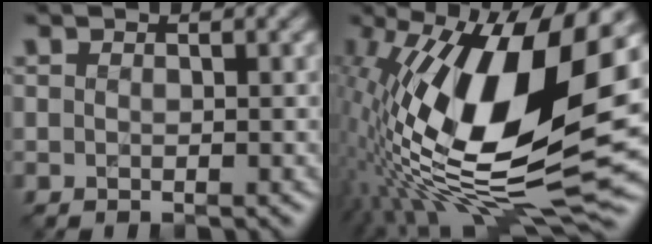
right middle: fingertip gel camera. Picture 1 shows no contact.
{"total": 17.8, "force": [2.5, 7.2, 16.1], "torque": [-0.298, 0.000, 0.037]}